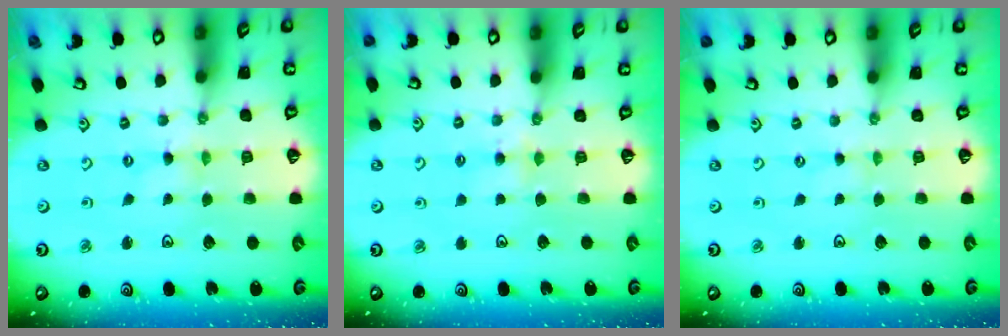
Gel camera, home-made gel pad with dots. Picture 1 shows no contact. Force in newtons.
{"total": 3.8, "press": 3.7, "slide": 0.6}
{"total": 0.7, "press": 0.7, "slide": 0.1}